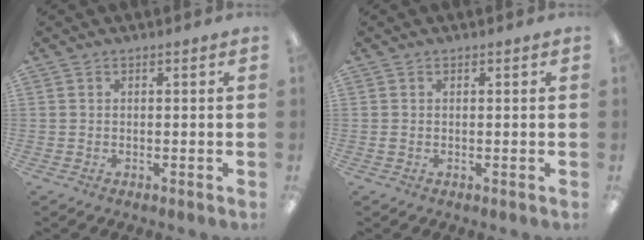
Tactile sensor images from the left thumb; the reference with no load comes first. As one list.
[{"total": 0.6, "force": [0.0, 0.6, 0.3], "torque": [-0.006, 0.004, -0.002]}]